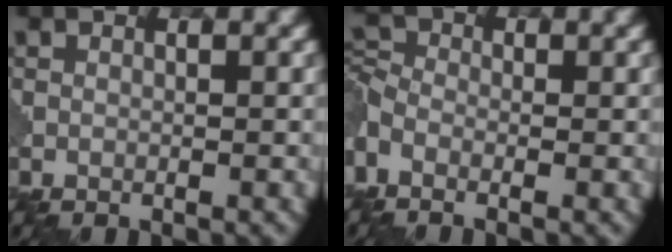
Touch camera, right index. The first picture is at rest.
{"total": 2.2, "force": [-1.2, 1.5, 1.1], "torque": [-0.038, -0.001, -0.031]}